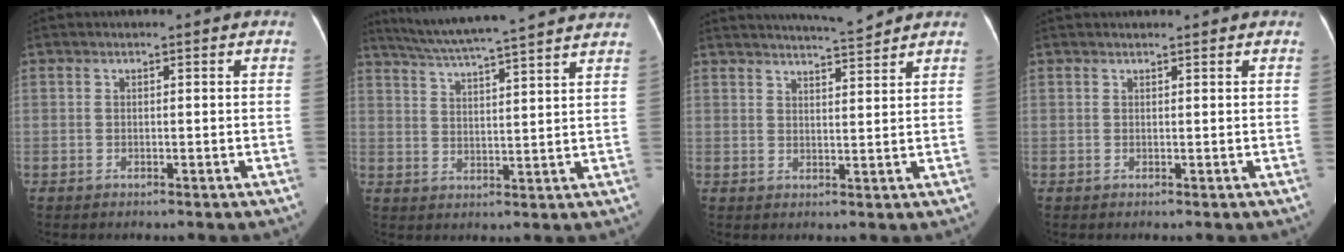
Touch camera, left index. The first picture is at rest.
{"total": 17.0, "force": [15.0, -0.5, 7.9], "torque": [-0.141, 0.017, 0.211]}
{"total": 5.2, "force": [5.1, -0.7, 1.2], "torque": [-0.024, 0.000, 0.076]}
{"total": 1.3, "force": [1.2, 0.2, 0.2], "torque": [-0.007, 0.015, 0.020]}